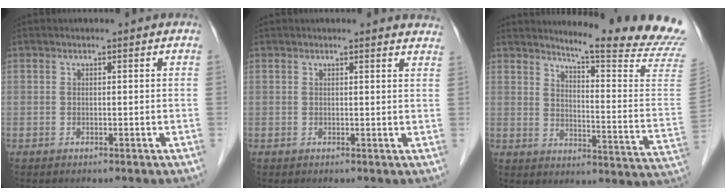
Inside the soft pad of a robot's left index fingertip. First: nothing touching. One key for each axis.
{"total": 6.4, "fx": 6.1, "fy": 0.8, "fz": 1.8, "tx": -0.006, "ty": -0.003, "tz": 0.042}
{"total": 19.5, "fx": 17.9, "fy": -2.4, "fz": 7.3, "tx": -0.115, "ty": -0.143, "tz": 0.211}